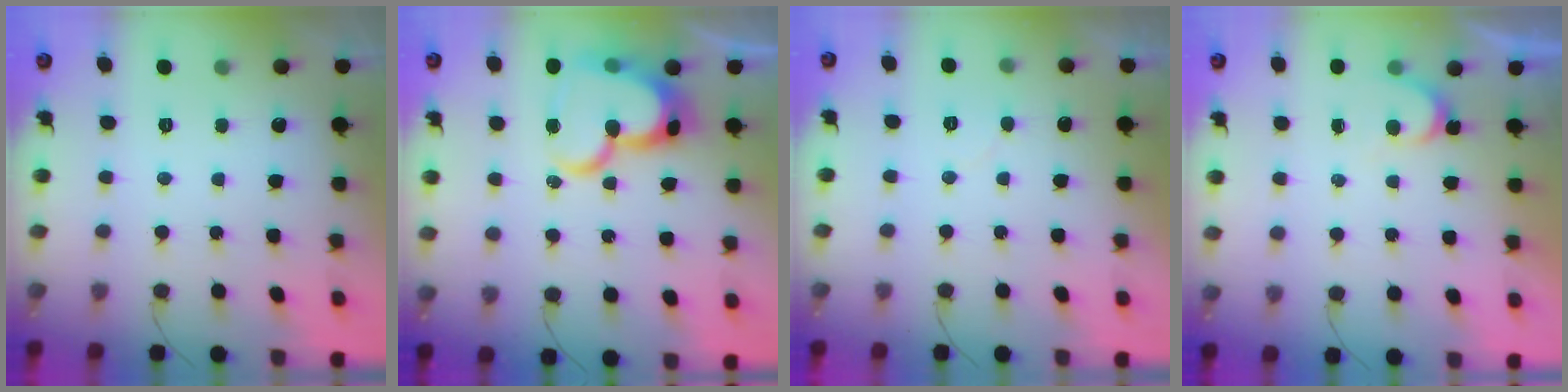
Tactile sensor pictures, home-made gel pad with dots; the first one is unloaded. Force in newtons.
{"total": 21.0, "press": 20.9, "slide": 2.2}
{"total": 4.0, "press": 4.0, "slide": 0.3}
{"total": 4.0, "press": 4.0, "slide": 0.5}